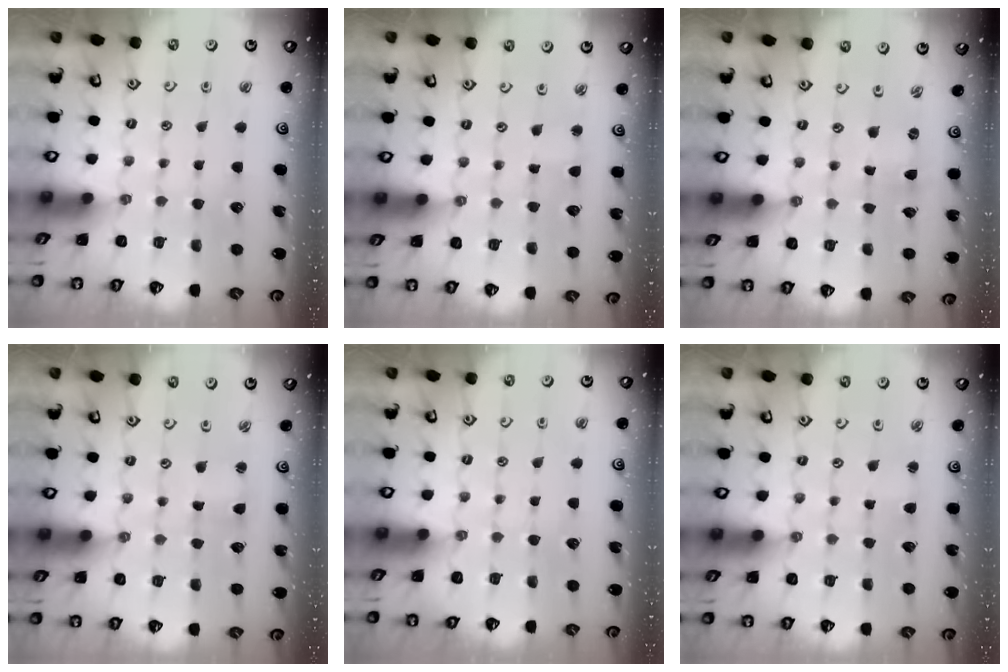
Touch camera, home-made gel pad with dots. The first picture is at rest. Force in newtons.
{"total": 1.9, "press": 1.9, "slide": 0.2}
{"total": 0.0}
{"total": 1.7, "press": 1.7, "slide": 0.2}
{"total": 0.0}
{"total": 2.5, "press": 2.5, "slide": 0.4}